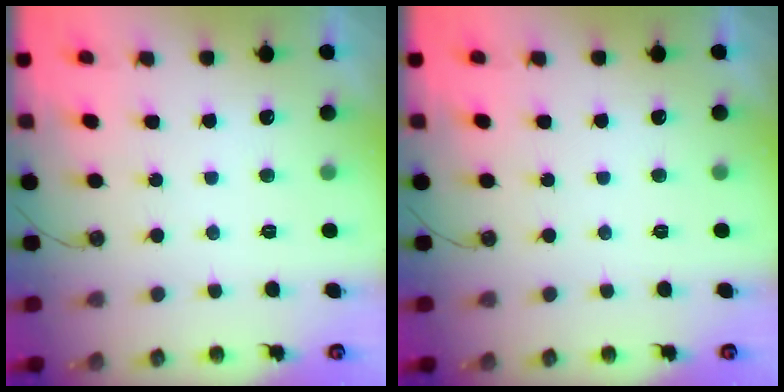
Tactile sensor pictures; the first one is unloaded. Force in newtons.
{"total": 0.0}